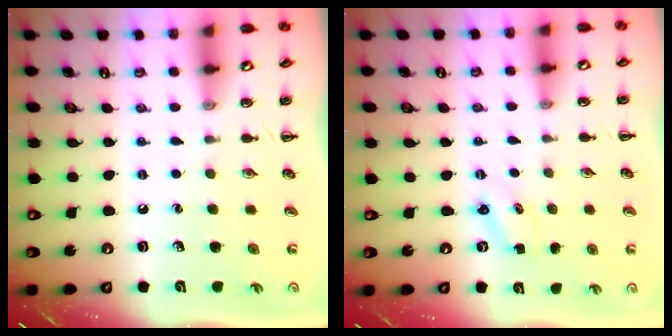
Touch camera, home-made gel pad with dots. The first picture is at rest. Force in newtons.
{"total": 1.3, "press": 1.2, "slide": 0.4}